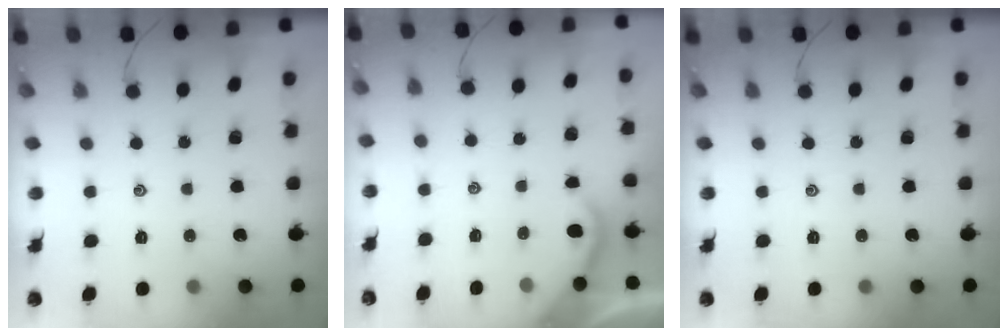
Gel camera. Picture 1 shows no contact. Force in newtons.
{"total": 1.9, "press": 1.9, "slide": 0.4}
{"total": 0.0}